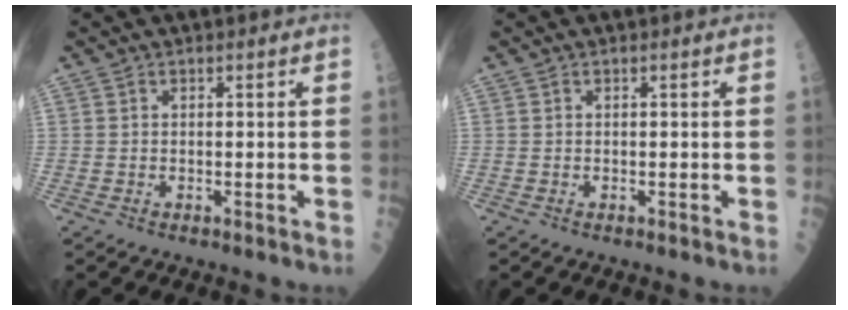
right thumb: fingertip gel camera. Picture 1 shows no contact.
{"total": 0.0}